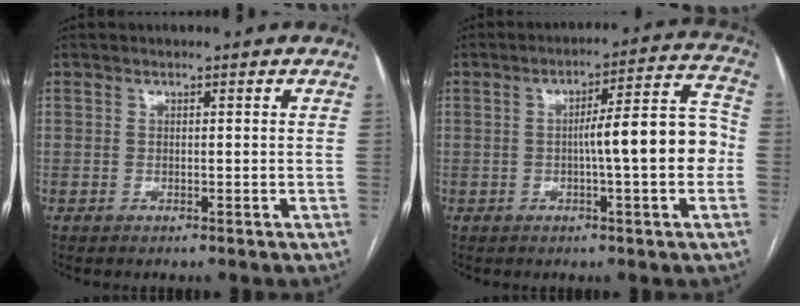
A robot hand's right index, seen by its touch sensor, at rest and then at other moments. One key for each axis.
{"total": 10.9, "fx": -1.4, "fy": 1.0, "fz": 10.7, "tx": -0.148, "ty": 0.029, "tz": -0.024}